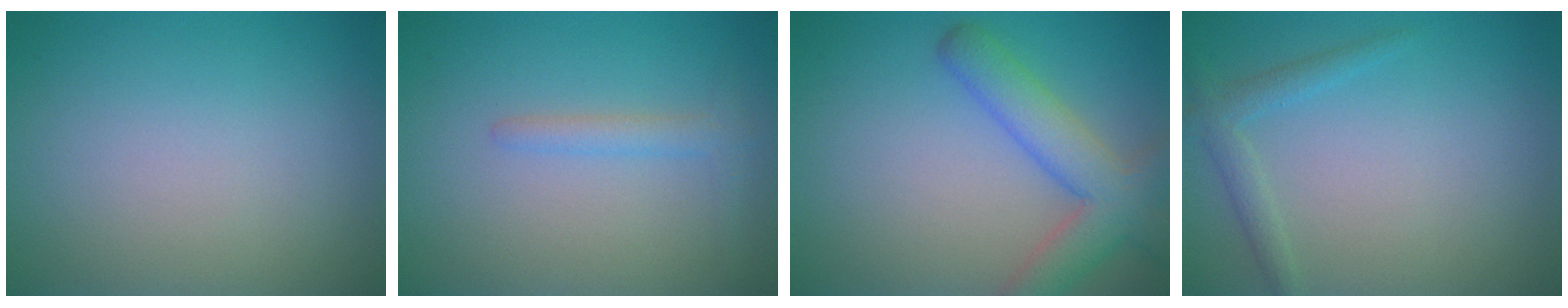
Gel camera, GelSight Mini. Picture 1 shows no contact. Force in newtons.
{"total": 1.6, "press": 1.6, "slide": 0.1}
{"total": 5.4, "press": 5.3, "slide": 0.3}
{"total": 1.8, "press": 1.7, "slide": 0.1}